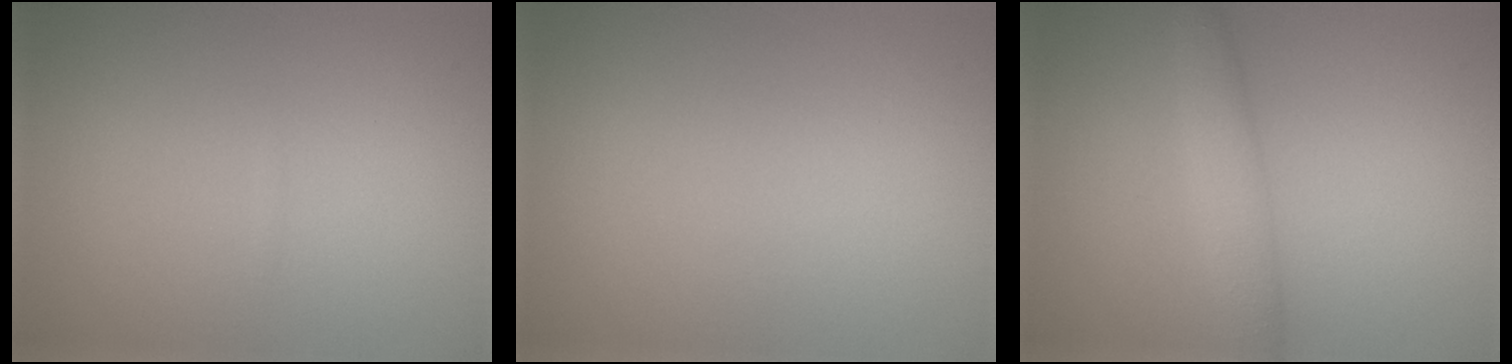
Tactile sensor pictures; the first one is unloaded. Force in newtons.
{"total": 0.0}
{"total": 2.7, "press": 2.7, "slide": 0.0}